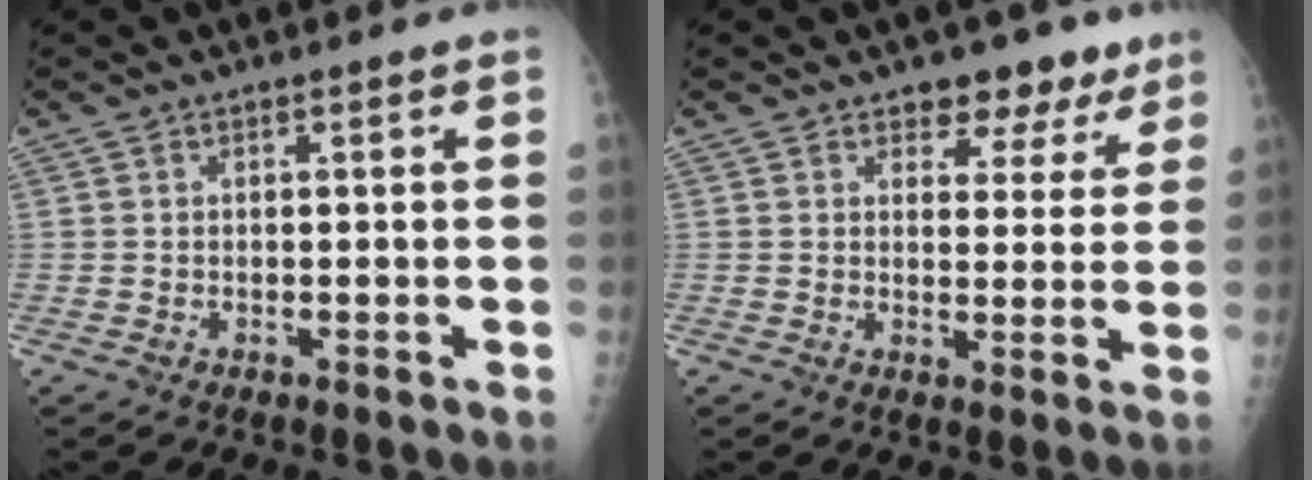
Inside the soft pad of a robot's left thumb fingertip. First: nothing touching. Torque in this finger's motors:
{"motor_torque": [0.20, -0.16, 0.35, -0.12, 0.02]}